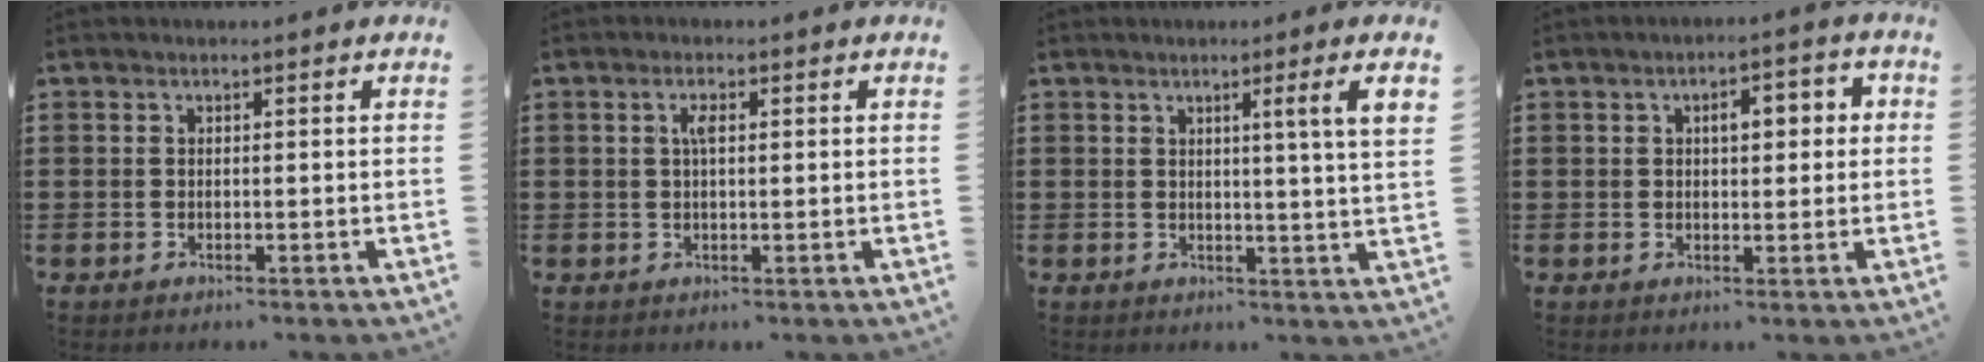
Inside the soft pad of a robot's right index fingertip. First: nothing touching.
{"total": 2.1, "force": [0.6, 0.6, 2.0], "torque": [-0.040, 0.005, 0.007]}
{"total": 4.3, "force": [1.9, -1.2, 3.7], "torque": [-0.067, -0.011, 0.027]}
{"total": 4.1, "force": [0.7, 2.0, 3.5], "torque": [-0.047, 0.002, 0.001]}